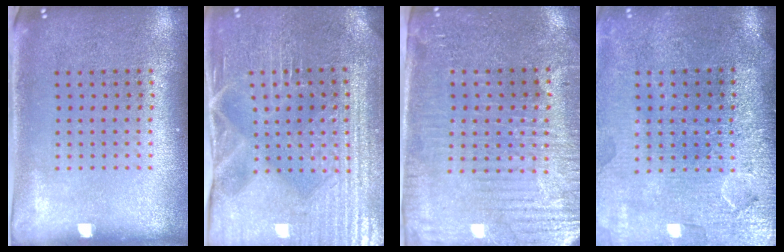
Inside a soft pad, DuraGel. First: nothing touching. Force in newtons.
{"total": 4.3, "press": 4.2, "slide": 1.1}
{"total": 3.7, "press": 3.5, "slide": 1.4}
{"total": 4.2, "press": 3.7, "slide": 2.1}